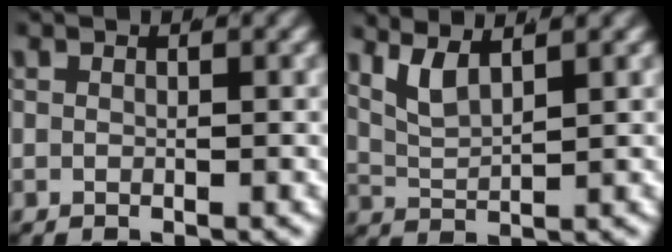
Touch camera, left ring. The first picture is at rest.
{"total": 3.4, "force": [1.8, 1.7, 2.3], "torque": [-0.063, -0.010, 0.039]}